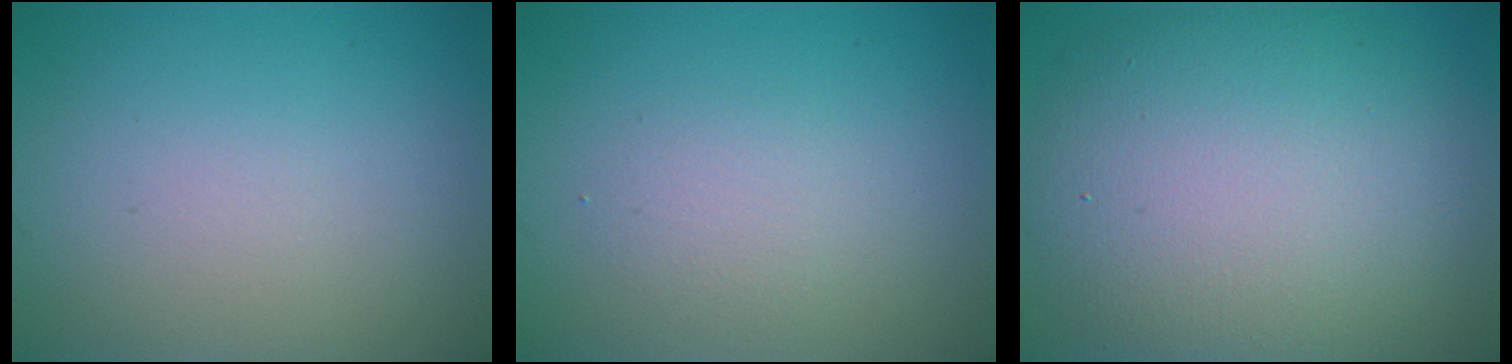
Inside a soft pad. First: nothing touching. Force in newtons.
{"total": 1.6, "press": 1.6, "slide": 0.1}
{"total": 12.0, "press": 11.9, "slide": 0.6}